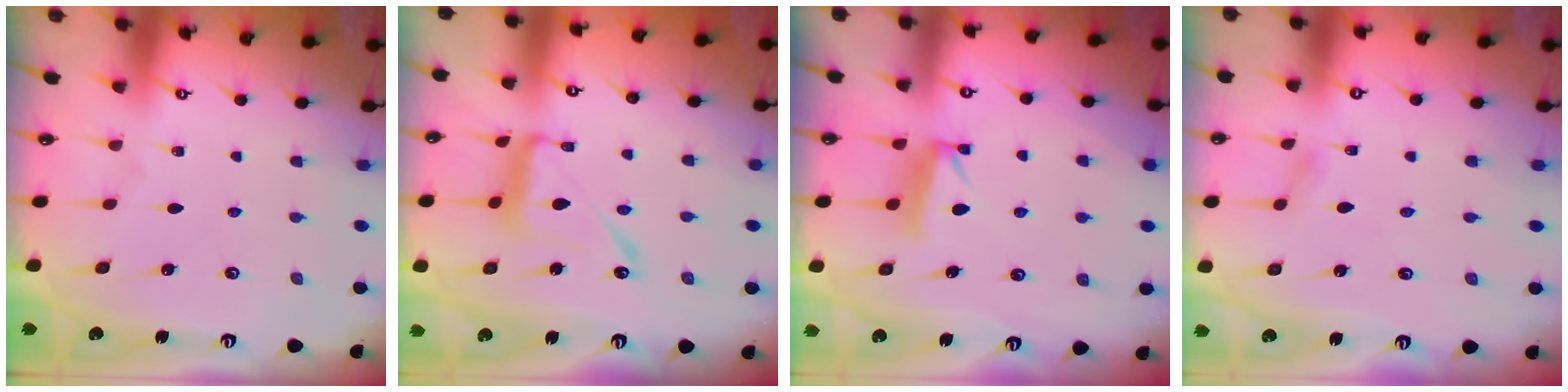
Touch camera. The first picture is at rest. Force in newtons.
{"total": 13.9, "press": 13.8, "slide": 1.1}
{"total": 6.9, "press": 6.8, "slide": 1.0}
{"total": 3.5, "press": 3.5, "slide": 0.5}